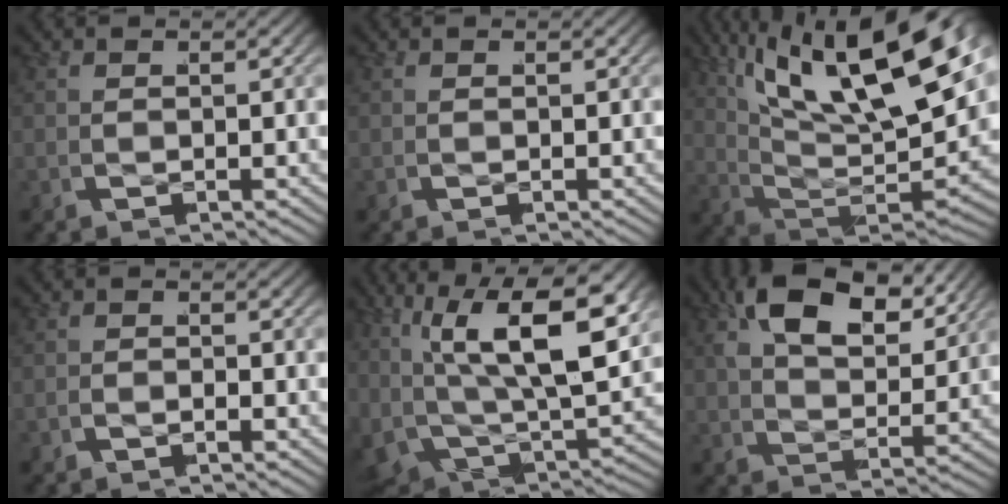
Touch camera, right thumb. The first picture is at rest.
{"total": 0.0}
{"total": 16.3, "force": [3.7, 8.2, 13.6], "torque": [-0.231, -0.022, 0.067]}
{"total": 0.9, "force": [-0.8, -0.1, -0.4], "torque": [0.006, 0.002, -0.021]}
{"total": 12.0, "force": [2.9, 6.7, 9.6], "torque": [-0.211, -0.032, 0.056]}
{"total": 6.8, "force": [4.3, 2.4, 4.7], "torque": [-0.081, 0.010, 0.069]}